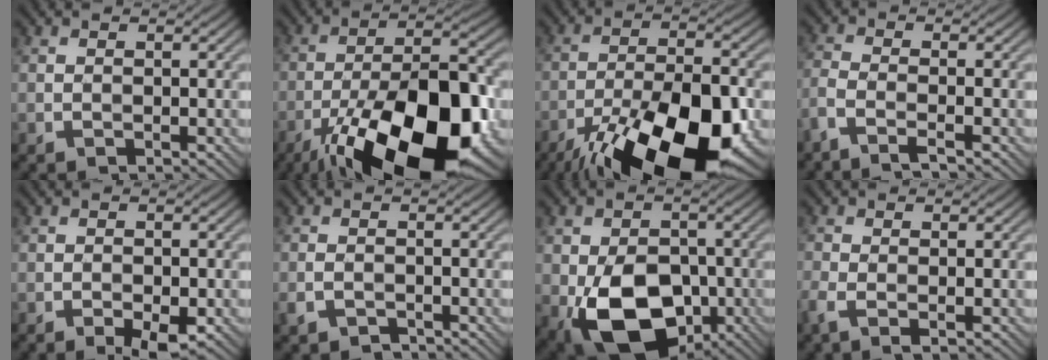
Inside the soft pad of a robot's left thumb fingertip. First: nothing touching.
{"total": 21.6, "force": [-11.0, 8.1, 16.7], "torque": [-0.264, -0.008, -0.181]}
{"total": 19.9, "force": [-11.7, 7.3, 14.3], "torque": [-0.230, -0.031, -0.189]}
{"total": 3.8, "force": [-2.6, 0.6, 2.7], "torque": [-0.057, -0.004, -0.071]}
{"total": 3.1, "force": [-1.8, 1.0, 2.3], "torque": [-0.034, 0.000, -0.026]}
{"total": 2.4, "force": [-1.8, 1.2, 1.2], "torque": [-0.029, -0.004, -0.039]}
{"total": 14.2, "force": [-5.0, 9.2, 9.5], "torque": [-0.166, -0.027, -0.088]}
{"total": 2.3, "force": [-1.1, 0.5, 1.9], "torque": [-0.053, -0.003, -0.030]}